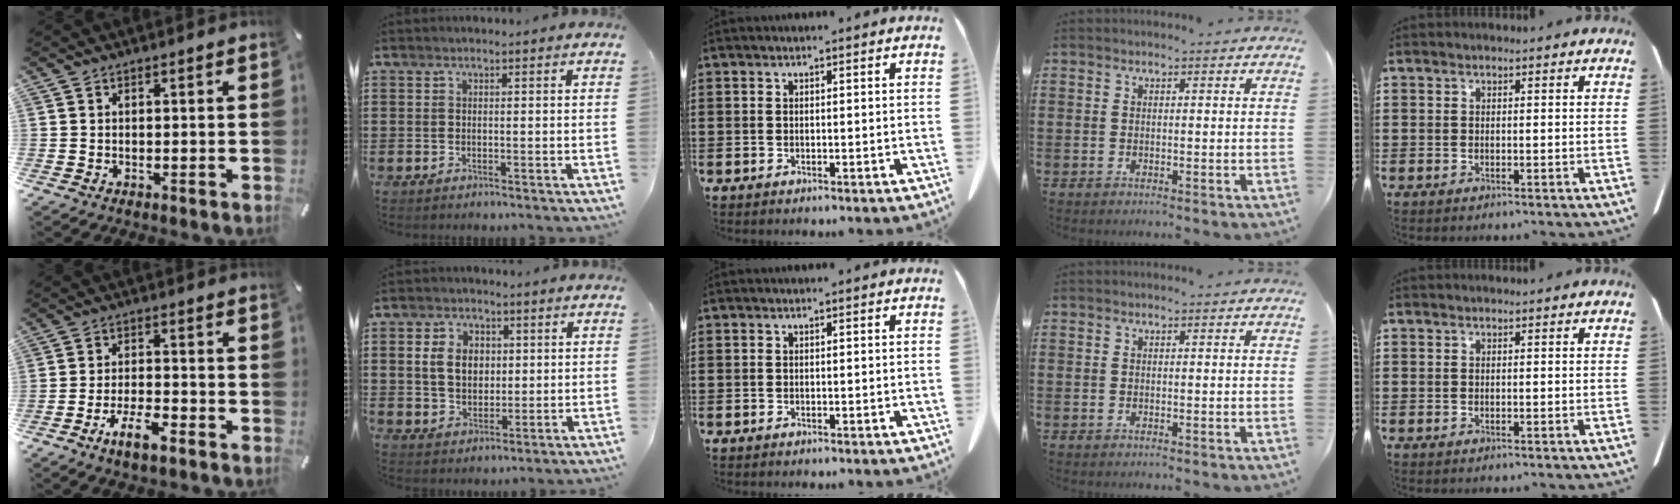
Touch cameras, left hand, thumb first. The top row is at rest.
{"thumb": {"total": 7.5, "force": [-4.8, 2.8, 5.0], "torque": [-0.094, 0.018, -0.086]}, "index": {"total": 5.6, "force": [1.1, 4.2, 3.5], "torque": [-0.082, 0.007, 0.014]}}